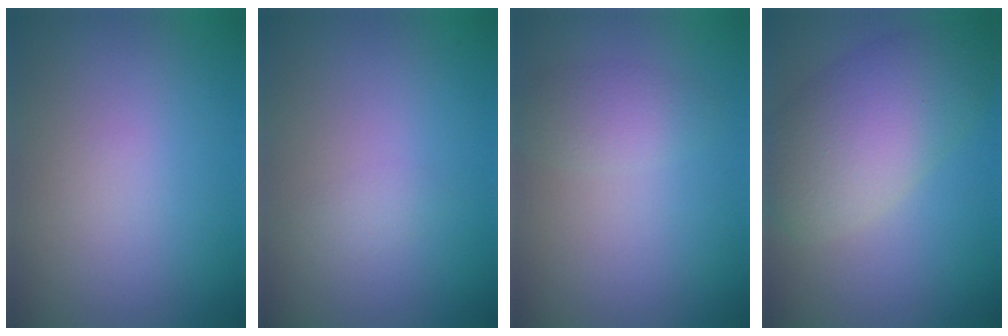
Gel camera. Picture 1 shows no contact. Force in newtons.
{"total": 2.1, "press": 2.1, "slide": 0.2}
{"total": 2.2, "press": 2.2, "slide": 0.1}
{"total": 7.8, "press": 7.8, "slide": 0.3}